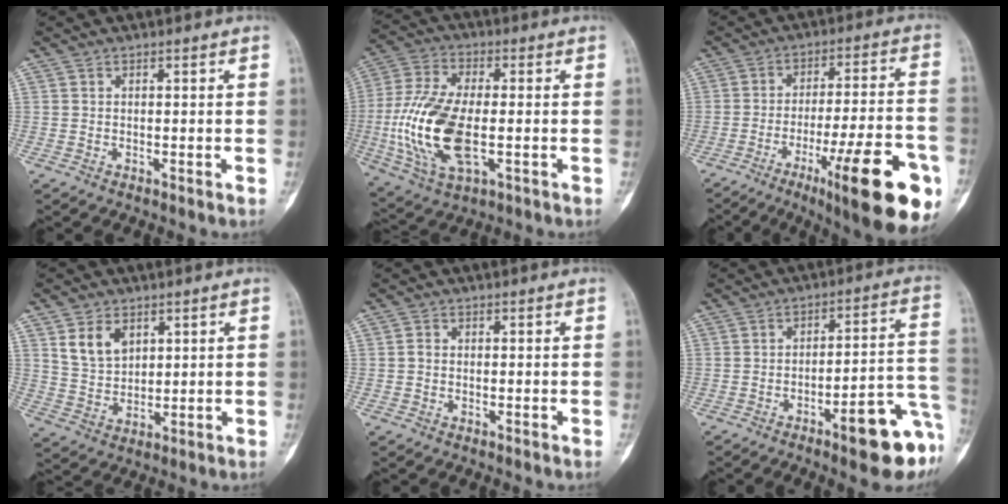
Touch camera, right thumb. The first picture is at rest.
{"total": 17.5, "force": [-2.6, 8.4, 15.2], "torque": [-0.322, 0.001, -0.044]}
{"total": 22.8, "force": [-10.2, 4.7, 19.8], "torque": [-0.235, 0.038, -0.142]}
{"total": 7.2, "force": [3.4, 4.9, 4.0], "torque": [-0.053, -0.020, 0.073]}
{"total": 1.1, "force": [0.0, 1.0, 0.5], "torque": [-0.007, 0.003, -0.002]}
{"total": 15.4, "force": [-7.4, 3.9, 13.0], "torque": [-0.118, 0.056, -0.093]}